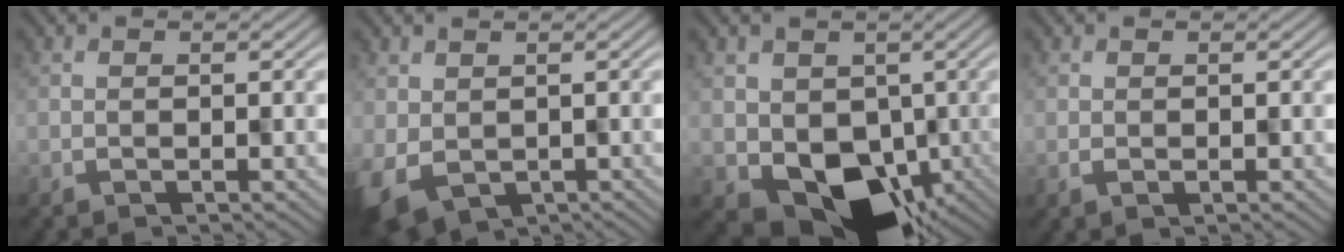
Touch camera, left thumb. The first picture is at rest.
{"total": 7.0, "force": [-2.8, 4.8, 4.3], "torque": [-0.092, -0.039, -0.029]}
{"total": 10.7, "force": [-2.0, 8.6, 6.1], "torque": [-0.096, -0.045, -0.014]}
{"total": 0.9, "force": [0.0, 0.5, 0.8], "torque": [-0.020, -0.002, 0.001]}